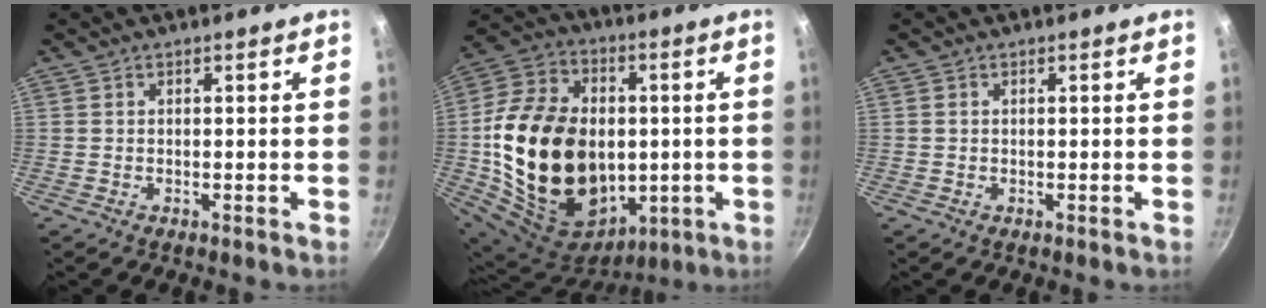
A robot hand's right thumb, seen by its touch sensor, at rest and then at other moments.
{"total": 29.2, "force": [-0.7, 20.8, 20.5], "torque": [-0.361, 0.010, 0.002]}
{"total": 0.5, "force": [0.1, 0.5, 0.3], "torque": [-0.005, 0.003, 0.000]}